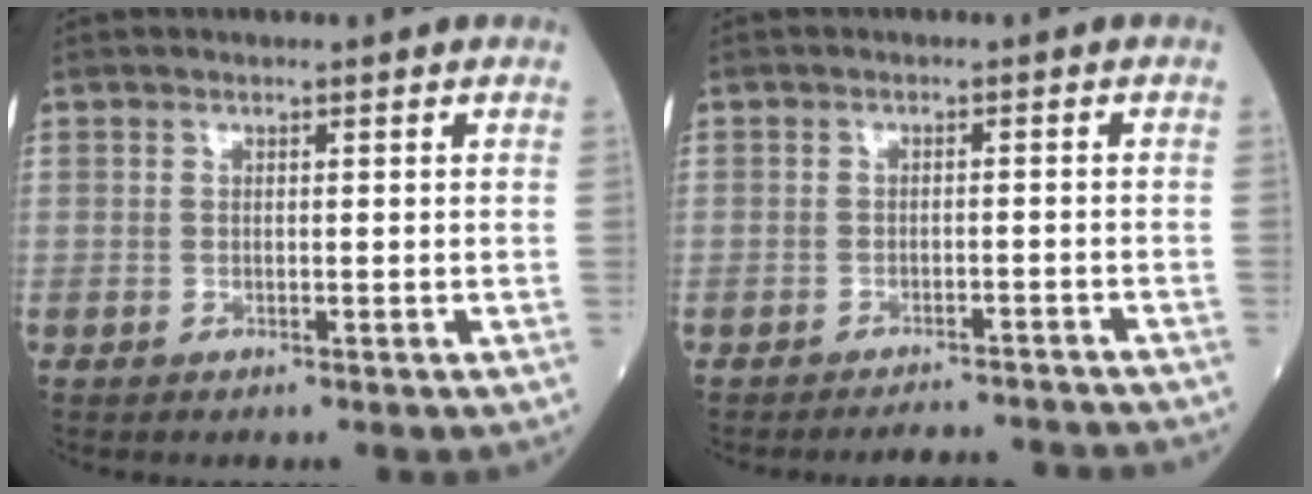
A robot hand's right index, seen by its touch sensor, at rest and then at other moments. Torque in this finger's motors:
{"motor_torque": [-0.52, -0.36, -1.06, -0.21]}